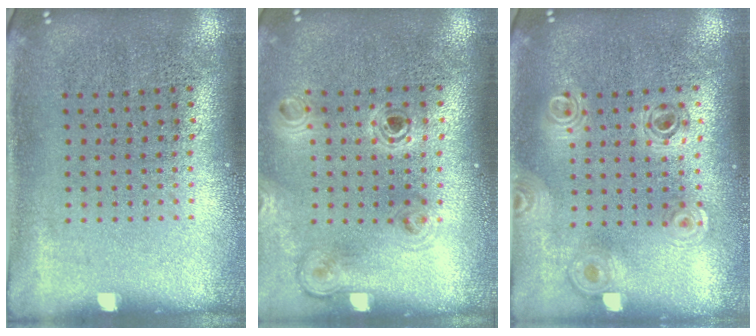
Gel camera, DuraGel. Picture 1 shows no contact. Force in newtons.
{"total": 1.0, "press": 1.0, "slide": 0.1}
{"total": 0.9, "press": 0.9, "slide": 0.1}